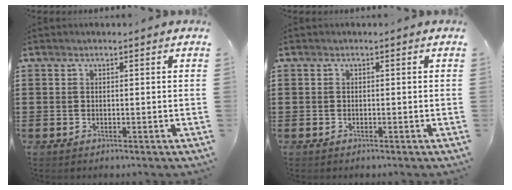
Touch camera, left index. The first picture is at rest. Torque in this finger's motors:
{"motor_torque": [-0.02, -0.01, 0.00, 0.00]}